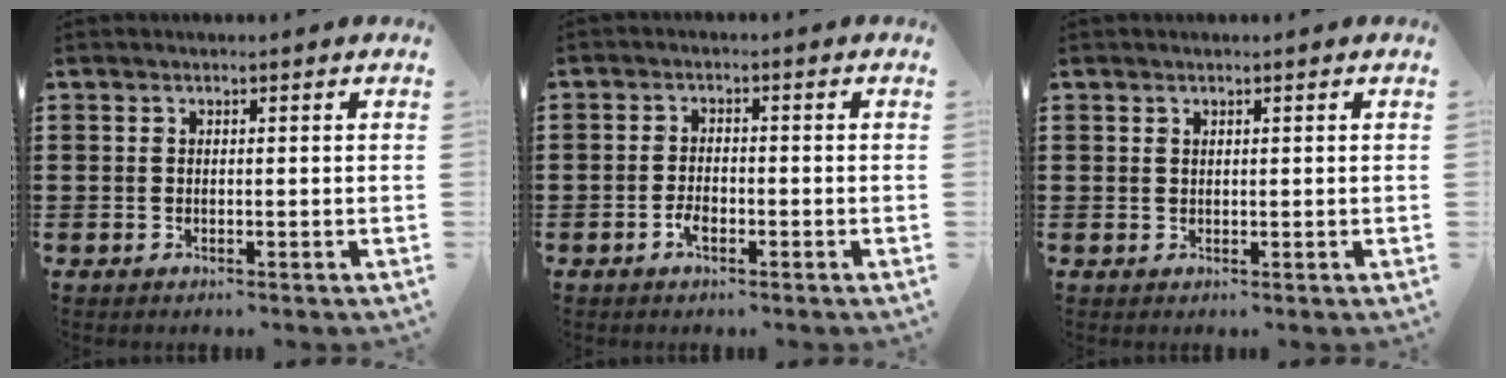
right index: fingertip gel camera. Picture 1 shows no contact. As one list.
[{"total": 2.4, "force": [-1.2, 1.0, 1.8], "torque": [-0.040, 0.000, -0.024]}, {"total": 0.7, "force": [0.5, 0.4, 0.1], "torque": [-0.004, 0.001, 0.010]}]